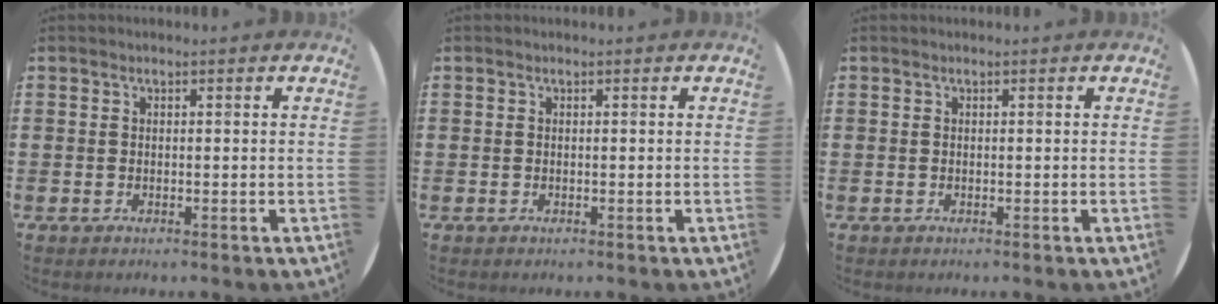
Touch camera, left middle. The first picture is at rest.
{"total": 0.0}
{"total": 0.0}